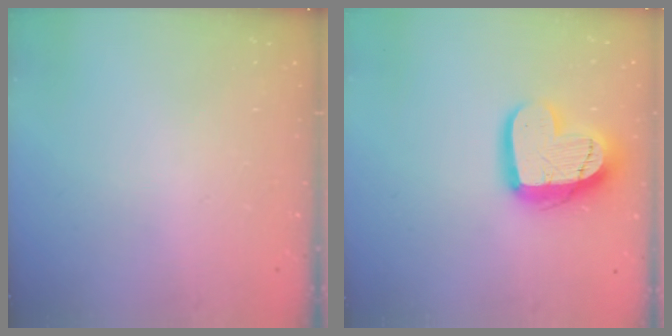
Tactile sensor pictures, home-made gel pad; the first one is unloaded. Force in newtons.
{"total": 16.1, "press": 16.1, "slide": 1.0}